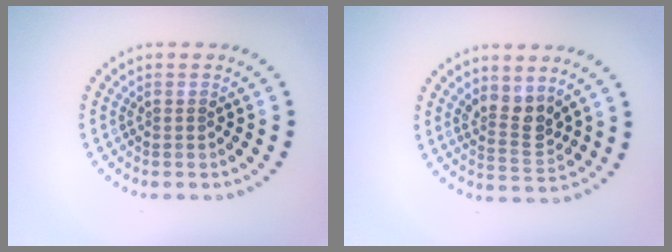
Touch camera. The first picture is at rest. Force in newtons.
{"total": 3.0, "press": 2.6, "slide": 1.5}